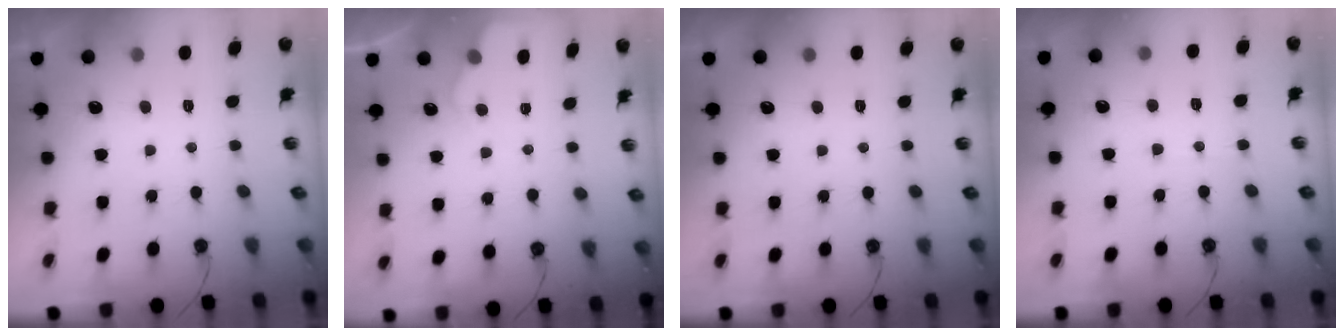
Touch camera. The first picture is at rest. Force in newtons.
{"total": 3.0, "press": 2.9, "slide": 0.4}
{"total": 0.0}
{"total": 2.9, "press": 2.9, "slide": 0.5}